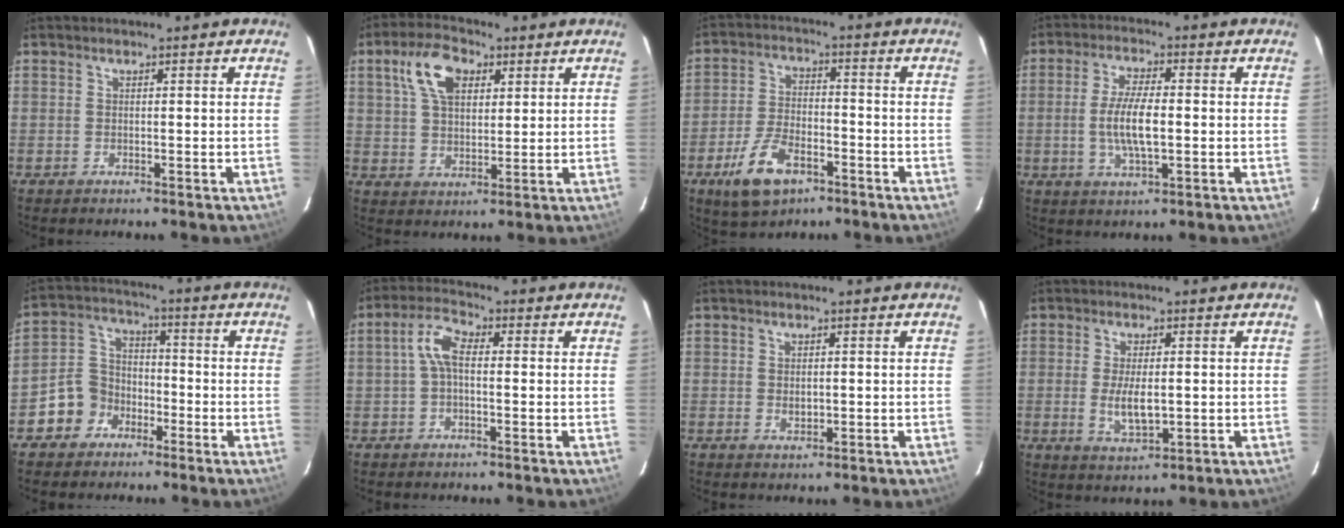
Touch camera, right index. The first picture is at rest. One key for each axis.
{"total": 9.6, "fx": 4.1, "fy": 5.4, "fz": 6.8, "tx": -0.133, "ty": 0.028, "tz": 0.077}
{"total": 10.8, "fx": -6.1, "fy": 5.4, "fz": 7.1, "tx": -0.159, "ty": -0.004, "tz": -0.106}
{"total": 7.9, "fx": -0.8, "fy": 2.4, "fz": 7.5, "tx": -0.148, "ty": -0.003, "tz": -0.015}
{"total": 8.1, "fx": -4.4, "fy": 6.6, "fz": 1.4, "tx": -0.037, "ty": 0.040, "tz": -0.079}
{"total": 5.0, "fx": -0.1, "fy": 2.3, "fz": 4.4, "tx": -0.094, "ty": 0.019, "tz": -0.001}
{"total": 1.7, "fx": -0.1, "fy": 1.3, "fz": 1.2, "tx": -0.016, "ty": -0.001, "tz": 0.002}
{"total": 6.0, "fx": -0.6, "fy": 2.5, "fz": 5.4, "tx": -0.103, "ty": -0.012, "tz": -0.006}